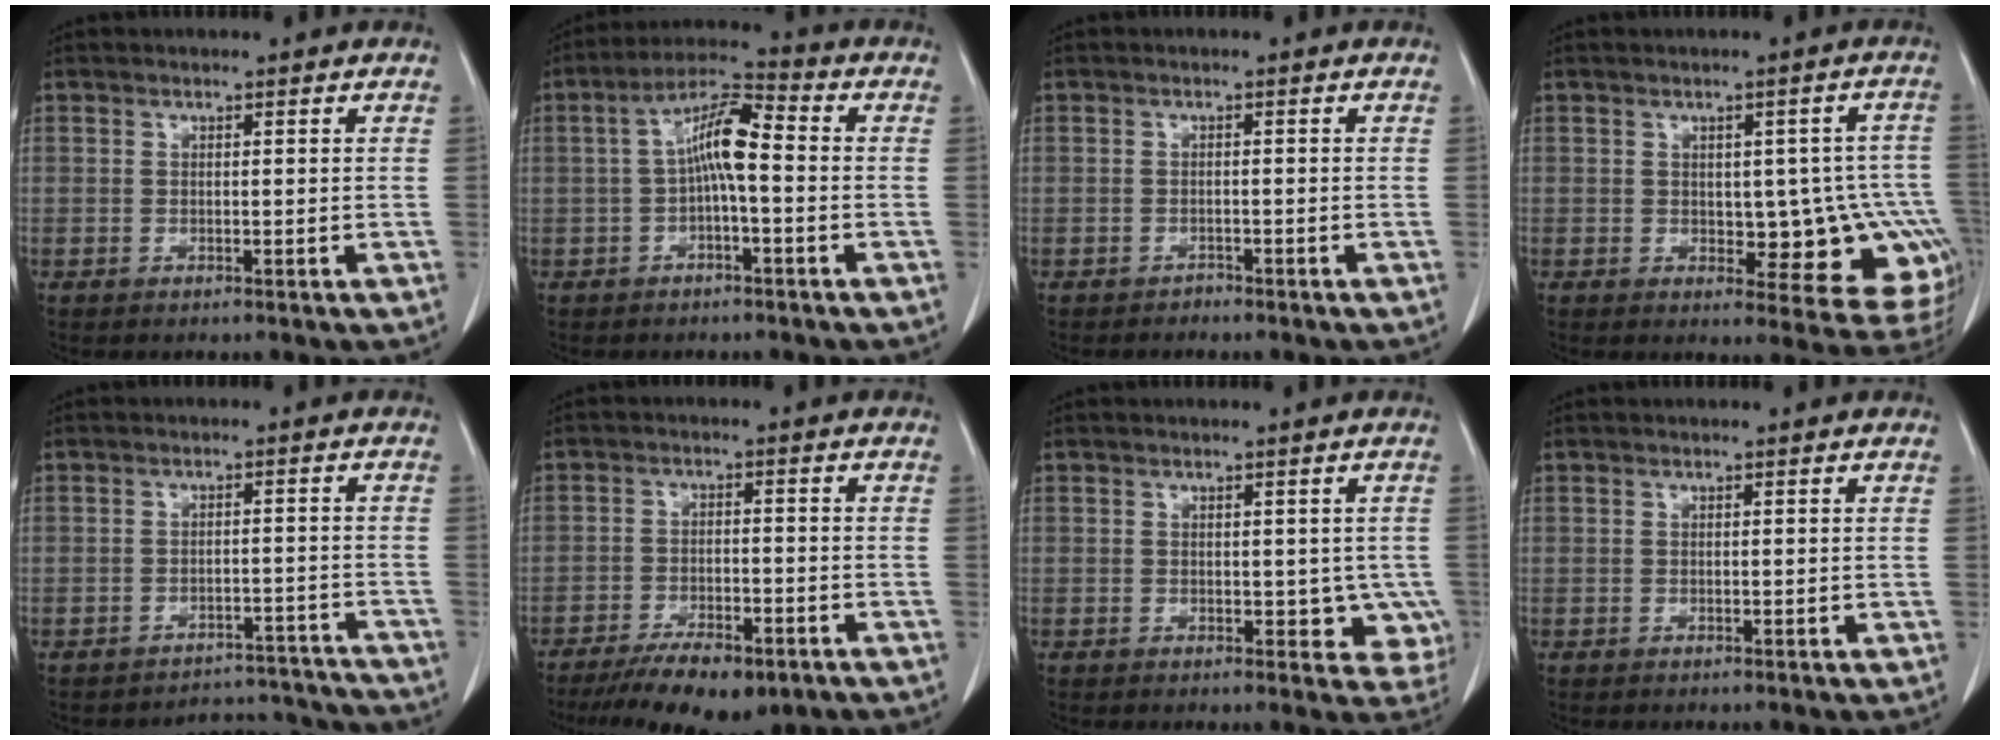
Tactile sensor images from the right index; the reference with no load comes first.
{"total": 7.9, "force": [-0.3, 1.8, 7.7], "torque": [-0.144, 0.028, -0.009]}
{"total": 0.8, "force": [-0.8, 0.3, 0.0], "torque": [0.000, 0.000, -0.016]}
{"total": 11.7, "force": [-2.1, 5.7, 10.0], "torque": [-0.080, 0.022, -0.013]}
{"total": 9.6, "force": [-9.2, 2.4, -1.3], "torque": [0.035, 0.041, -0.102]}
{"total": 11.1, "force": [-8.0, 3.5, 6.9], "torque": [-0.103, -0.013, -0.119]}
{"total": 4.5, "force": [-0.4, 3.1, 3.3], "torque": [-0.012, 0.006, 0.000]}
{"total": 0.0}